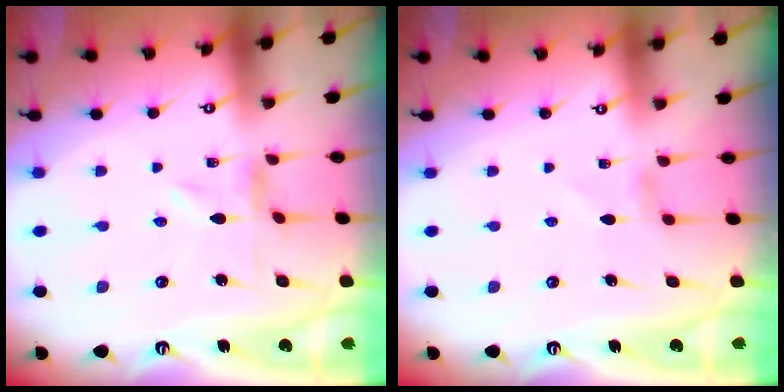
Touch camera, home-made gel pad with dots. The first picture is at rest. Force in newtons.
{"total": 1.5, "press": 1.4, "slide": 0.3}